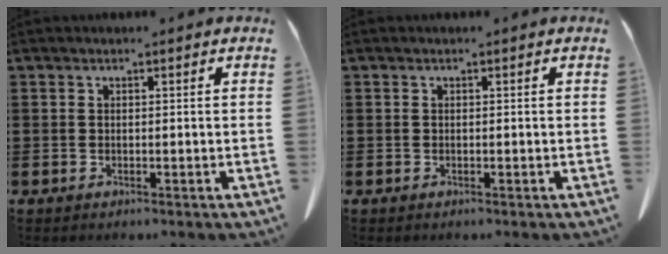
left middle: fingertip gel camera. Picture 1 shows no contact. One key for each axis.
{"total": 0.0}